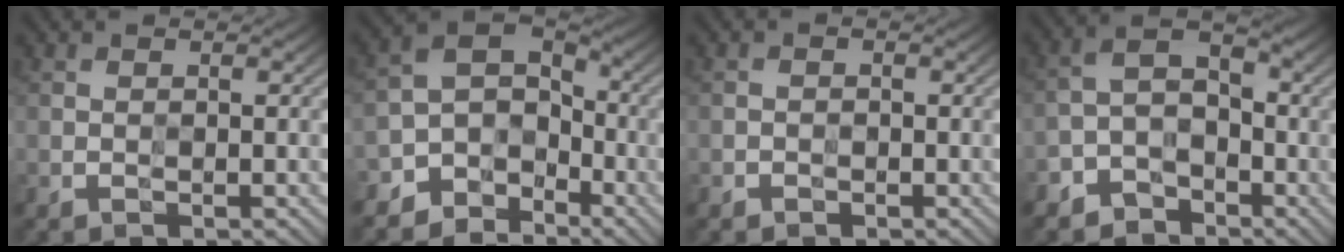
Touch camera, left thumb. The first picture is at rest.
{"total": 7.4, "force": [-4.6, 5.4, 2.2], "torque": [-0.030, -0.011, -0.102]}
{"total": 0.9, "force": [-0.6, 0.6, 0.0], "torque": [0.005, -0.005, -0.014]}
{"total": 6.4, "force": [-4.6, 3.9, 2.4], "torque": [-0.030, -0.004, -0.096]}